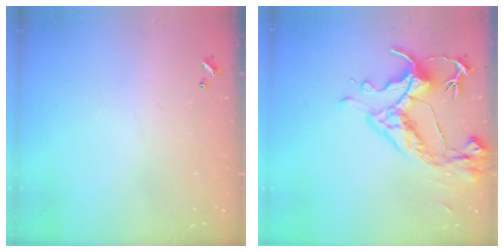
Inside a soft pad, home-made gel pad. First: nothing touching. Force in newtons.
{"total": 9.1, "press": 9.0, "slide": 1.6}